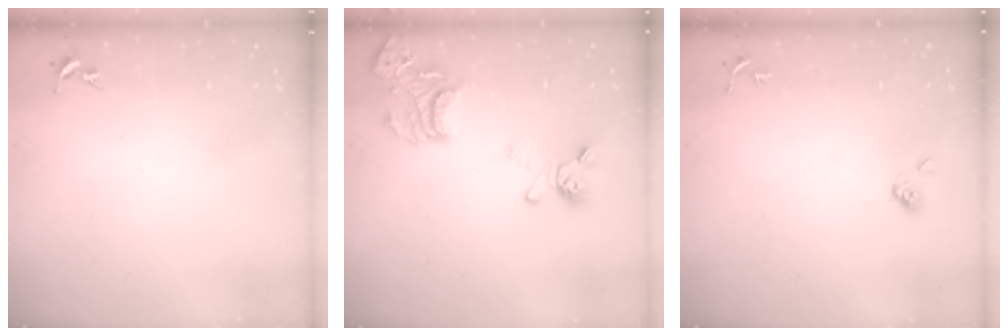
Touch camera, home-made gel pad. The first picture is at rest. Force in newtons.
{"total": 17.7, "press": 17.7, "slide": 1.6}
{"total": 4.0, "press": 3.9, "slide": 0.8}